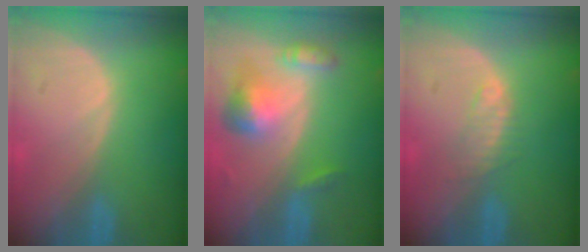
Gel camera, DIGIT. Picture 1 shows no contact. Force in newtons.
{"total": 6.5, "press": 6.0, "slide": 2.5}
{"total": 2.3, "press": 2.3, "slide": 0.2}